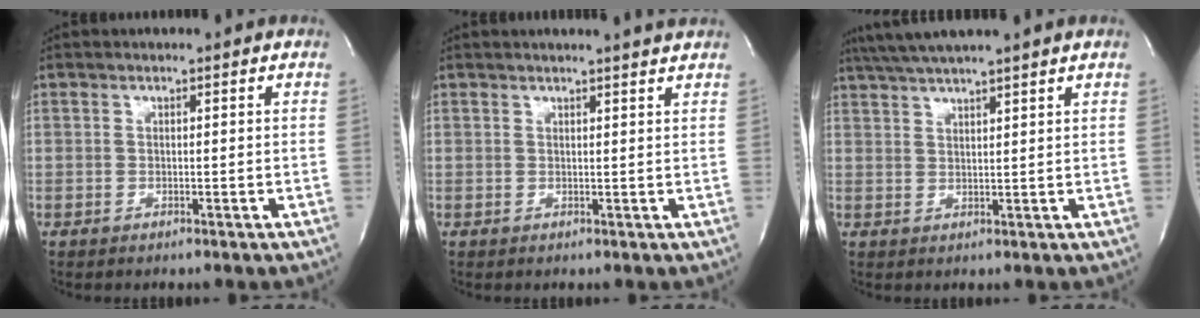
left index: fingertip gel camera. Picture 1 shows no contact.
{"total": 4.5, "force": [4.2, -0.7, 1.6], "torque": [-0.023, 0.005, 0.039]}
{"total": 7.3, "force": [6.2, -1.1, 3.7], "torque": [-0.066, 0.026, 0.104]}